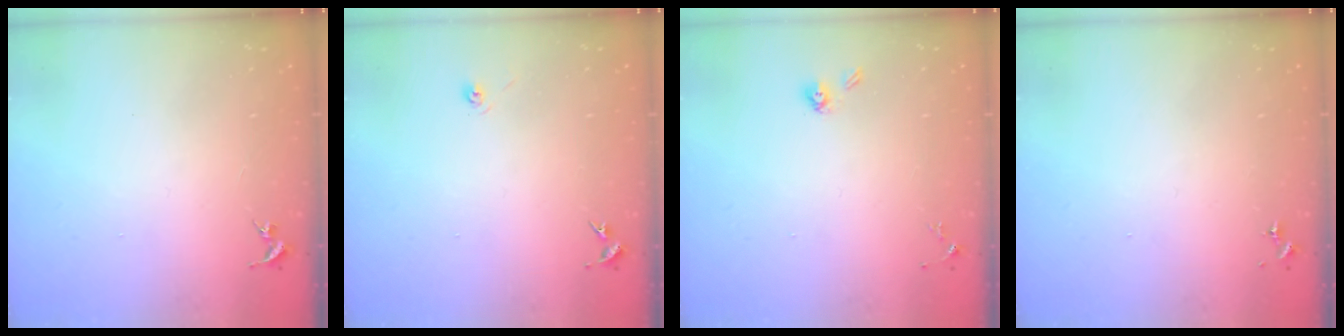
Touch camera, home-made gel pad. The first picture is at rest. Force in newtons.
{"total": 3.2, "press": 2.7, "slide": 1.7}
{"total": 4.0, "press": 3.6, "slide": 1.8}
{"total": 0.0}